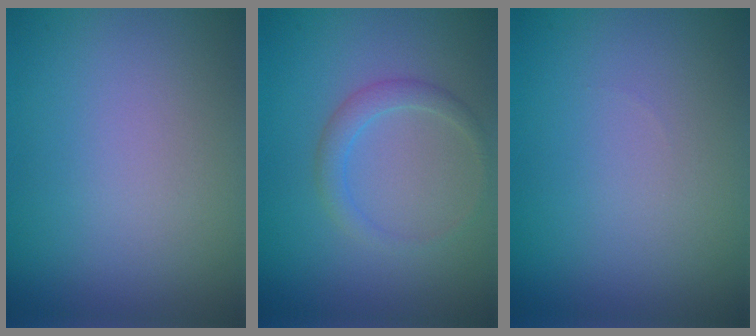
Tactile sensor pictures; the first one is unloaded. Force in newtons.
{"total": 1.8, "press": 1.8, "slide": 0.2}
{"total": 0.0}